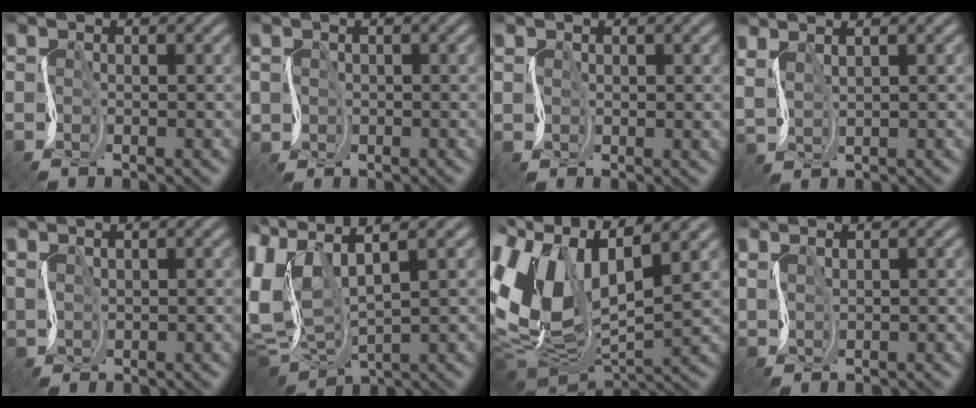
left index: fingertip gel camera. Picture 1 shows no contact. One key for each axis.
{"total": 1.6, "fx": -0.2, "fy": 1.6, "fz": 0.3, "tx": -0.010, "ty": -0.011, "tz": -0.003}
{"total": 0.9, "fx": 0.4, "fy": 0.7, "fz": 0.4, "tx": -0.006, "ty": -0.005, "tz": 0.015}
{"total": 4.1, "fx": 2.8, "fy": 1.6, "fz": 2.6, "tx": -0.063, "ty": 0.023, "tz": 0.049}
{"total": 1.7, "fx": 0.9, "fy": 1.3, "fz": 0.7, "tx": -0.022, "ty": -0.005, "tz": 0.023}
{"total": 9.5, "fx": 2.5, "fy": 5.1, "fz": 7.6, "tx": -0.196, "ty": -0.001, "tz": 0.054}
{"total": 11.6, "fx": 3.1, "fy": 6.3, "fz": 9.3, "tx": -0.205, "ty": -0.003, "tz": 0.055}
{"total": 1.7, "fx": 1.4, "fy": 0.7, "fz": 0.7, "tx": -0.024, "ty": 0.003, "tz": 0.030}